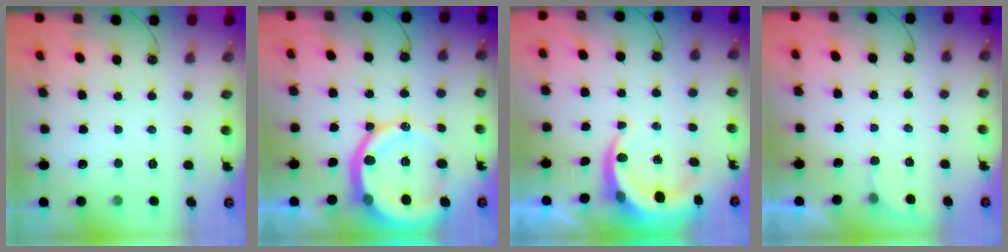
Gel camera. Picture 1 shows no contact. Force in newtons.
{"total": 17.3, "press": 17.1, "slide": 2.3}
{"total": 7.3, "press": 7.2, "slide": 0.9}
{"total": 1.6, "press": 1.6, "slide": 0.0}